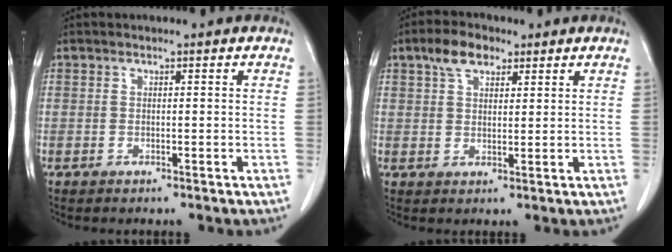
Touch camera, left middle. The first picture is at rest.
{"total": 5.1, "force": [3.2, 2.6, 3.0], "torque": [-0.059, 0.014, 0.061]}